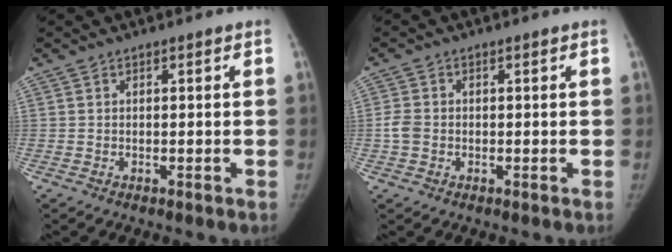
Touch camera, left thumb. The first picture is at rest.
{"total": 2.7, "force": [-0.3, 2.2, 1.5], "torque": [-0.031, 0.004, -0.008]}